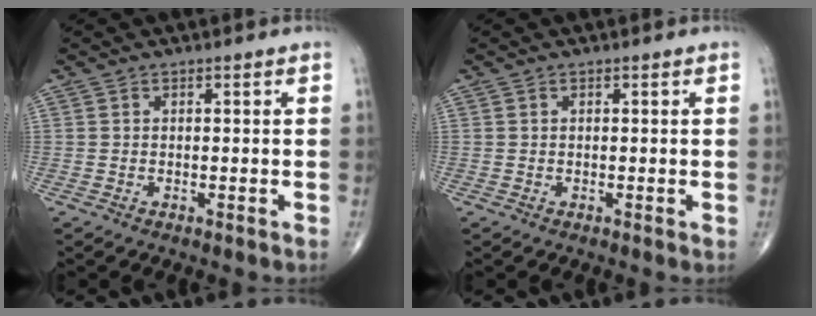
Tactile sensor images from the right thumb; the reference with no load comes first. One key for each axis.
{"total": 0.0}